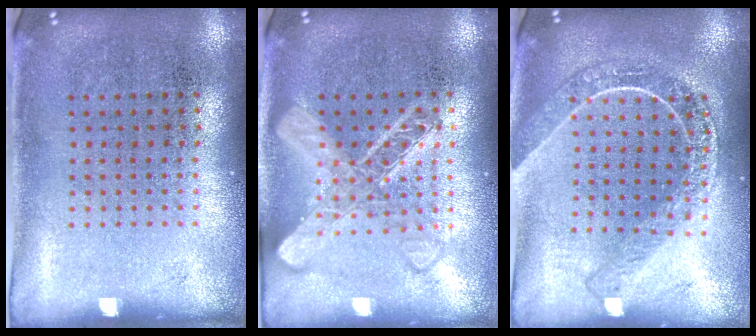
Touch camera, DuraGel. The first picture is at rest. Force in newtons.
{"total": 2.1, "press": 2.1, "slide": 0.3}
{"total": 2.0, "press": 1.7, "slide": 1.0}